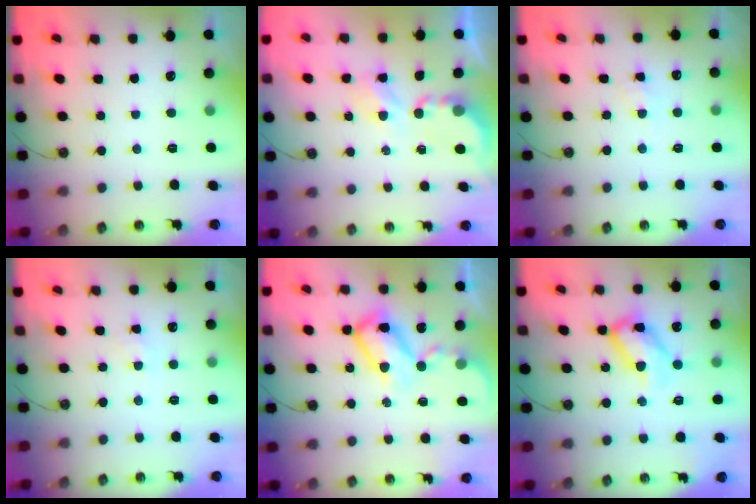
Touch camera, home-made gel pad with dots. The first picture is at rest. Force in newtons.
{"total": 3.9, "press": 3.9, "slide": 0.1}
{"total": 4.2, "press": 4.1, "slide": 0.6}
{"total": 5.4, "press": 5.4, "slide": 0.7}
{"total": 12.6, "press": 12.5, "slide": 1.2}
{"total": 15.1, "press": 15.0, "slide": 1.7}